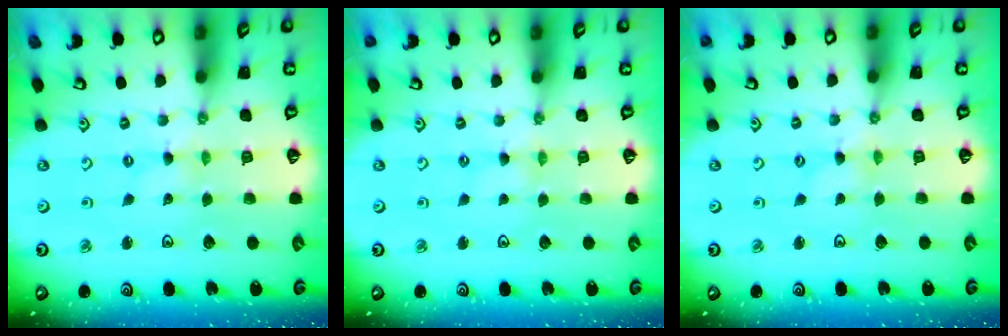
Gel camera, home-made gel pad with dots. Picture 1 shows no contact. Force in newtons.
{"total": 1.2, "press": 1.2, "slide": 0.3}
{"total": 0.7, "press": 0.7, "slide": 0.2}